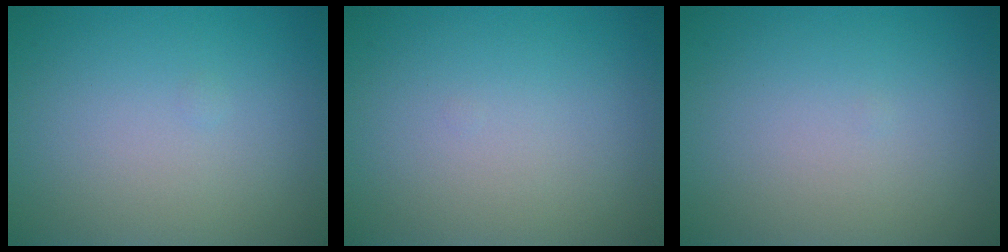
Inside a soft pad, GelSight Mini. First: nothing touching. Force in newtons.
{"total": 0.0}
{"total": 0.0}